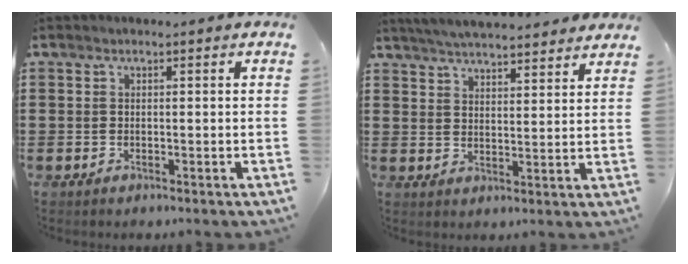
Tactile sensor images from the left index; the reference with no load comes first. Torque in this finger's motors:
{"motor_torque": [1.68, -0.46, 0.75, 0.21]}